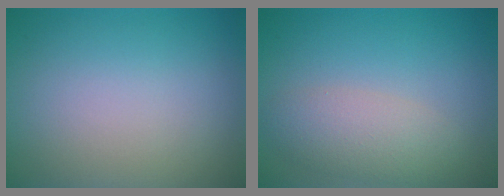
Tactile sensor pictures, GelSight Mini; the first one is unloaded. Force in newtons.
{"total": 3.6, "press": 3.6, "slide": 0.2}